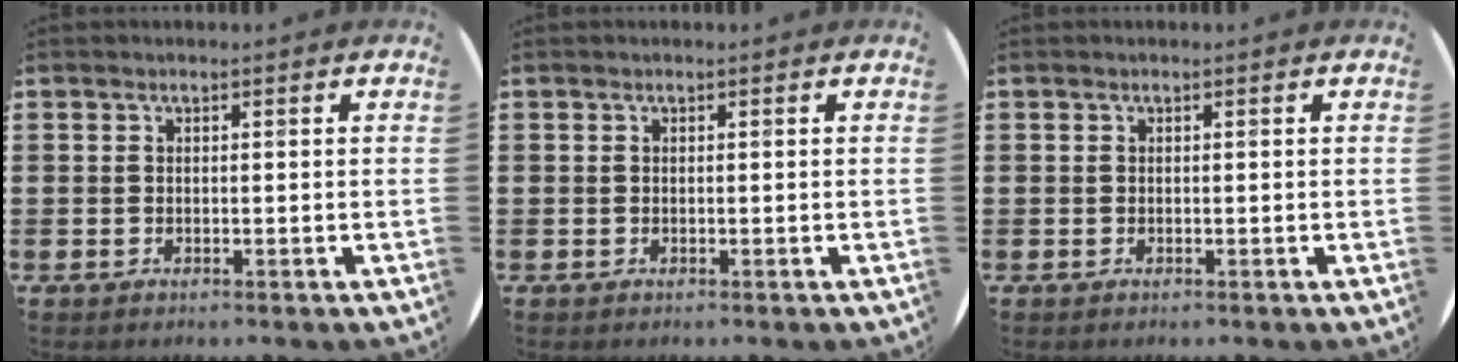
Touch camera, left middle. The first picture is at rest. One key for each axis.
{"total": 0.0}
{"total": 0.0}